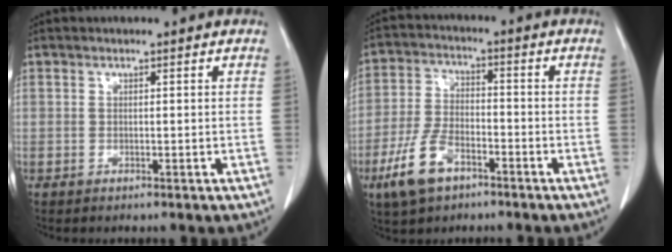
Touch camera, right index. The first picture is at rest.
{"total": 9.1, "force": [-5.2, 4.5, 6.0], "torque": [-0.139, 0.001, -0.098]}